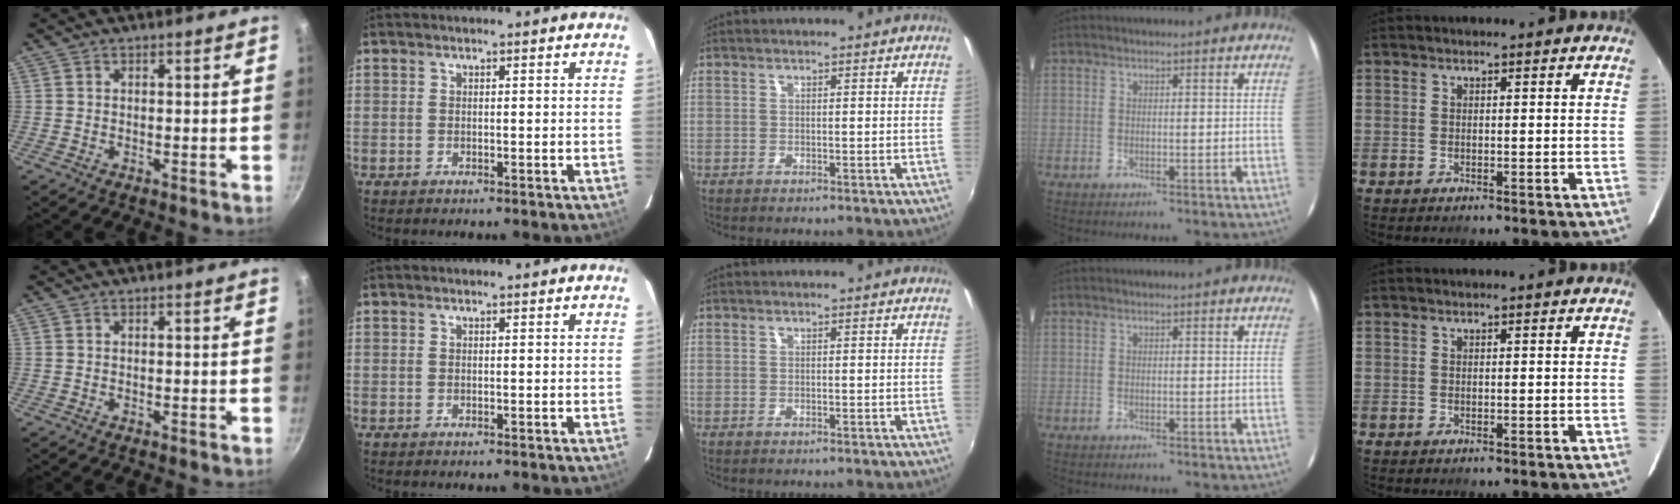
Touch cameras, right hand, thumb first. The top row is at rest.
{}